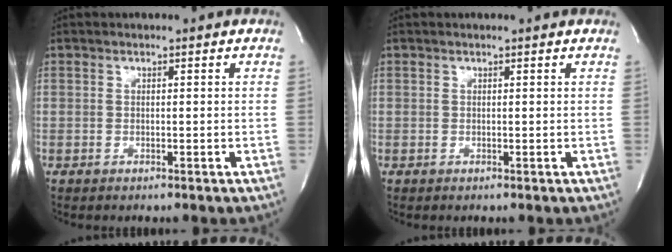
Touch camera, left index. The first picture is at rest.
{"total": 0.7, "force": [0.6, -0.1, 0.2], "torque": [-0.010, 0.000, 0.007]}